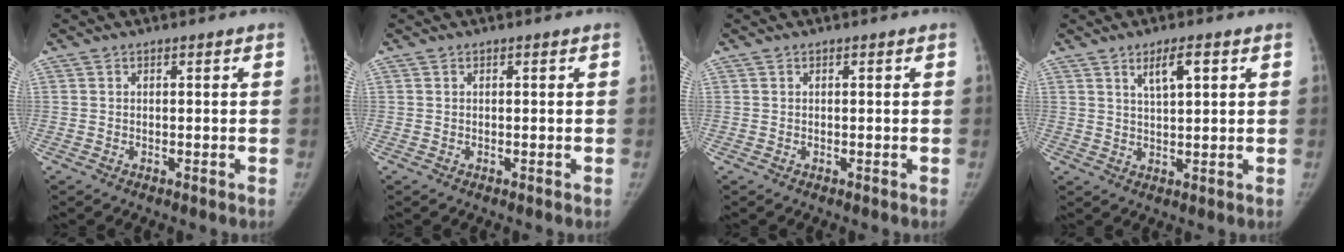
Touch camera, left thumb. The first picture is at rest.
{"total": 0.0}
{"total": 0.0}
{"total": 4.5, "force": [2.2, 1.2, 3.7], "torque": [-0.061, -0.008, 0.041]}